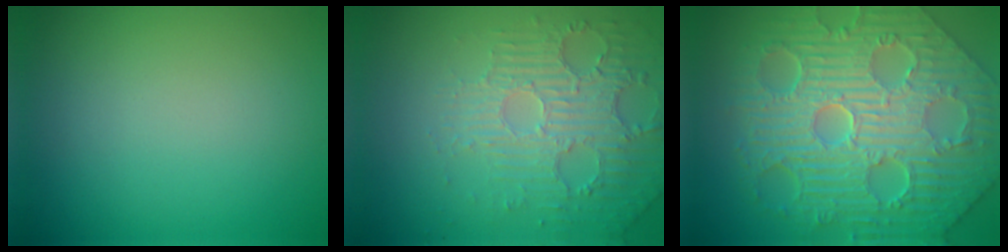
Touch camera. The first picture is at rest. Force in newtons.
{"total": 5.0, "press": 3.6, "slide": 3.5}
{"total": 12.1, "press": 8.1, "slide": 9.0}